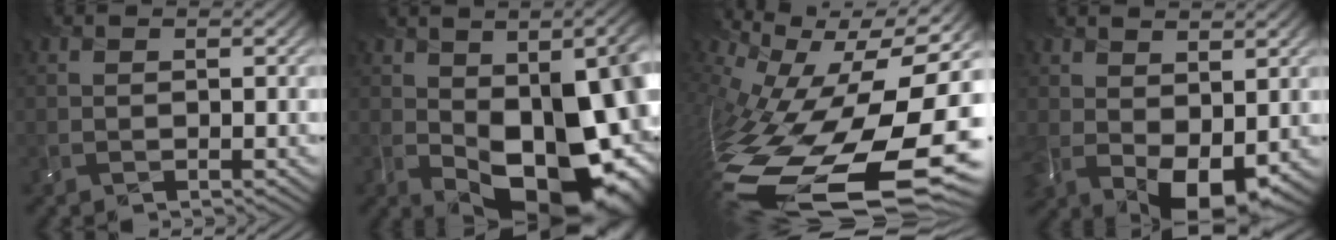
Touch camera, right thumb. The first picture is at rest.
{"total": 17.1, "force": [-3.7, 8.7, 14.3], "torque": [-0.181, -0.041, -0.015]}
{"total": 18.6, "force": [-5.8, 9.4, 15.0], "torque": [-0.288, -0.044, -0.084]}
{"total": 9.5, "force": [0.4, 5.9, 7.4], "torque": [-0.142, -0.028, 0.028]}